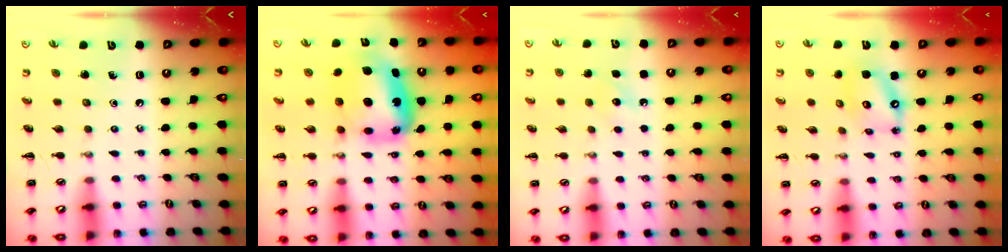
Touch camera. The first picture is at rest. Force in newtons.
{"total": 9.9, "press": 9.5, "slide": 2.7}
{"total": 6.4, "press": 6.3, "slide": 1.5}
{"total": 9.0, "press": 8.8, "slide": 1.9}